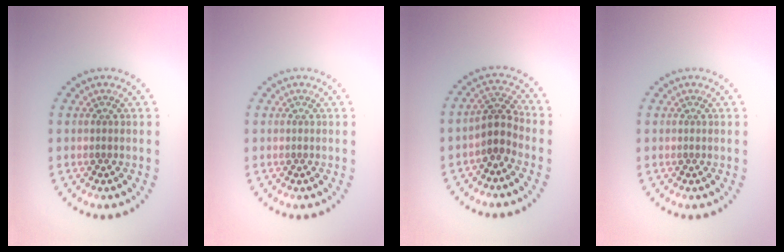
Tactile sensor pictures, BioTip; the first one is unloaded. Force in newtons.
{"total": 0.0}
{"total": 2.5, "press": 1.9, "slide": 1.5}
{"total": 0.0}